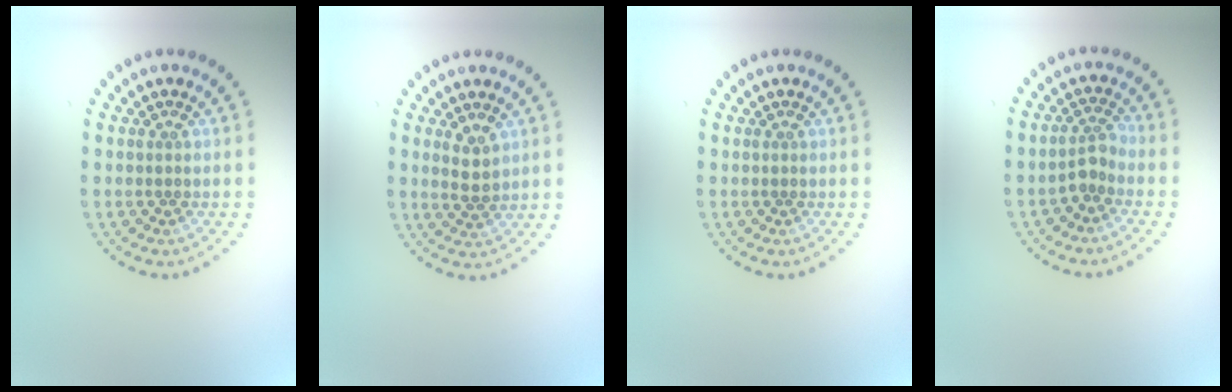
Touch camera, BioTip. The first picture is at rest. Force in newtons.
{"total": 2.0, "press": 1.9, "slide": 0.7}
{"total": 0.0}
{"total": 2.0, "press": 1.4, "slide": 1.4}